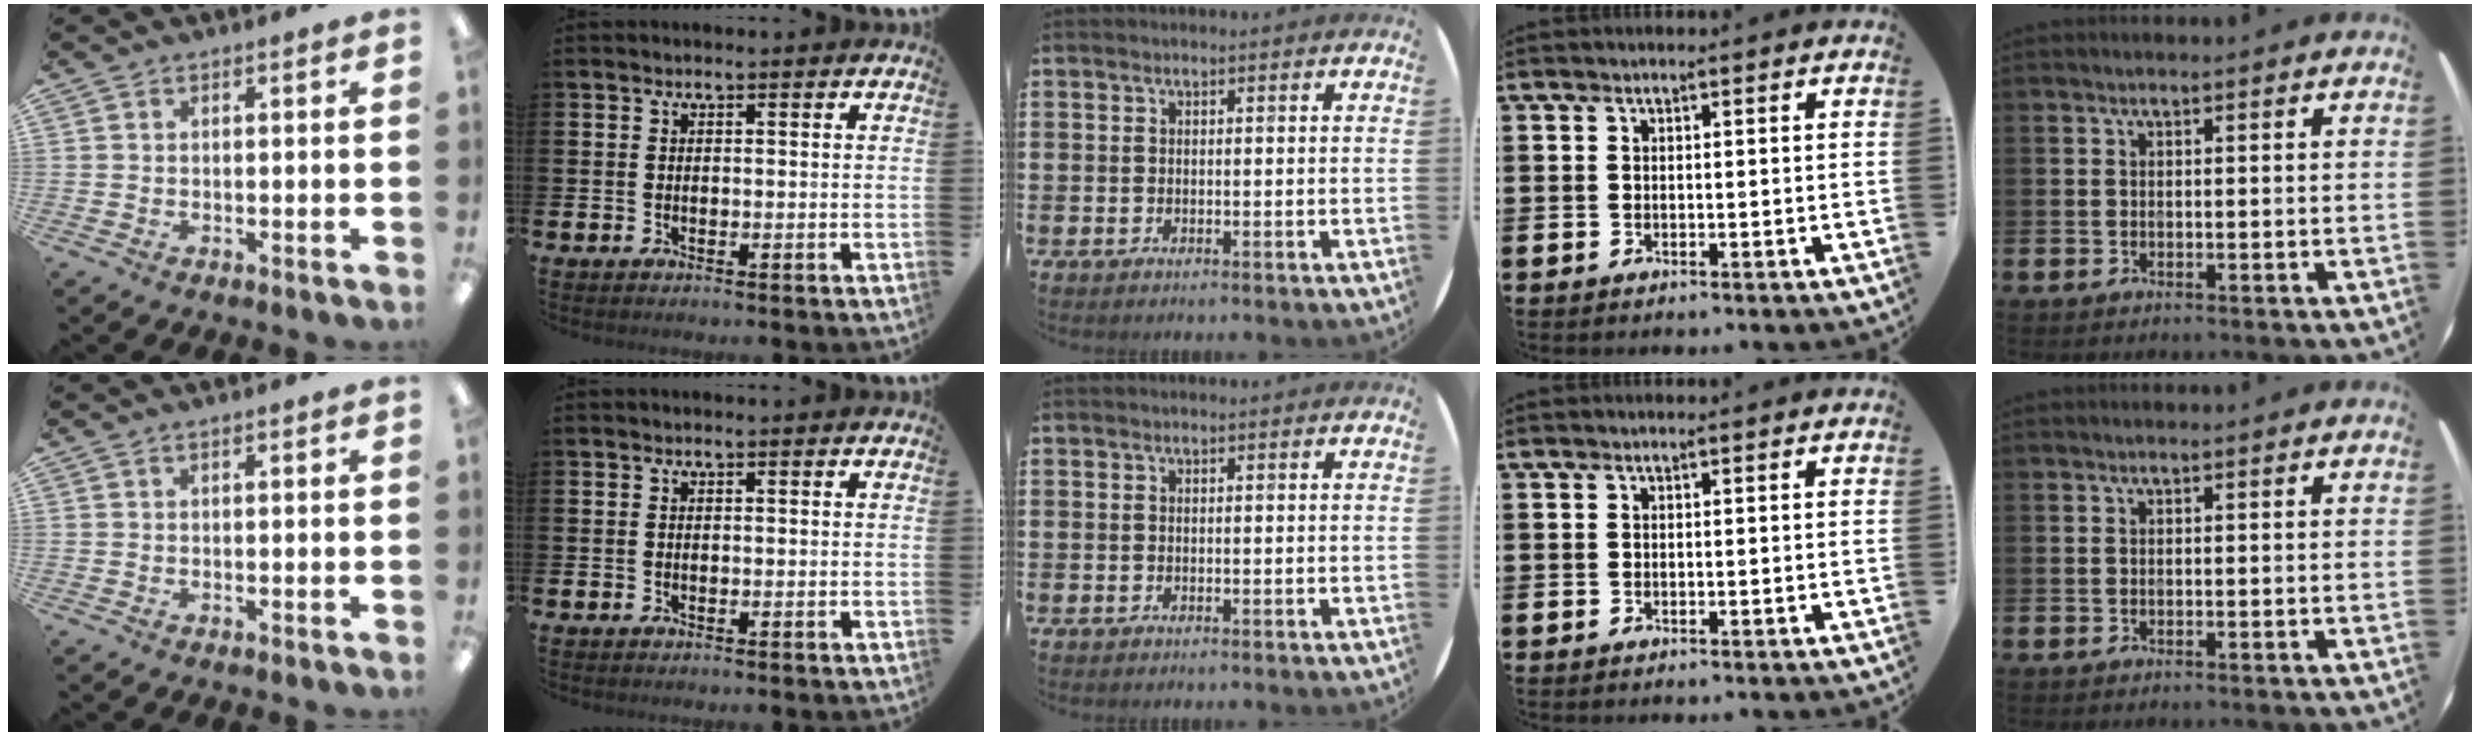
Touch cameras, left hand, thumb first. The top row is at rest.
{}